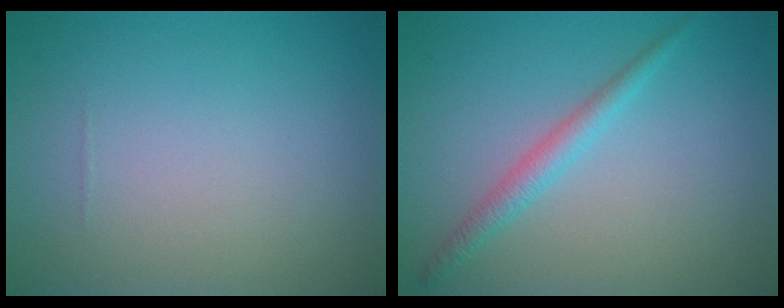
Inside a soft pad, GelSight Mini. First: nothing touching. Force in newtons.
{"total": 2.0, "press": 2.0, "slide": 0.0}